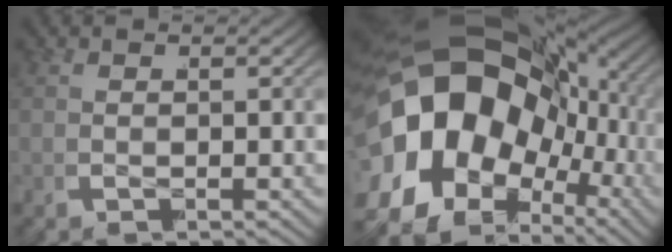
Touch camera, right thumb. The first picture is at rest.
{"total": 25.0, "force": [-0.5, 18.1, 17.2], "torque": [-0.319, -0.041, -0.007]}